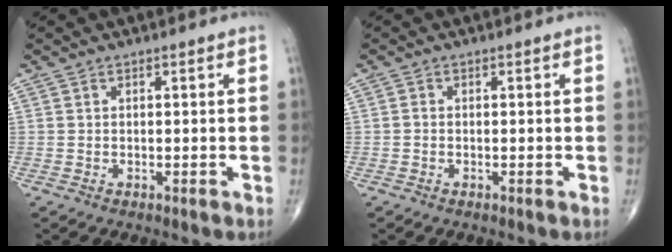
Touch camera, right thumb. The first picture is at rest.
{"total": 0.5, "force": [-0.2, 0.4, 0.3], "torque": [-0.005, 0.000, -0.007]}